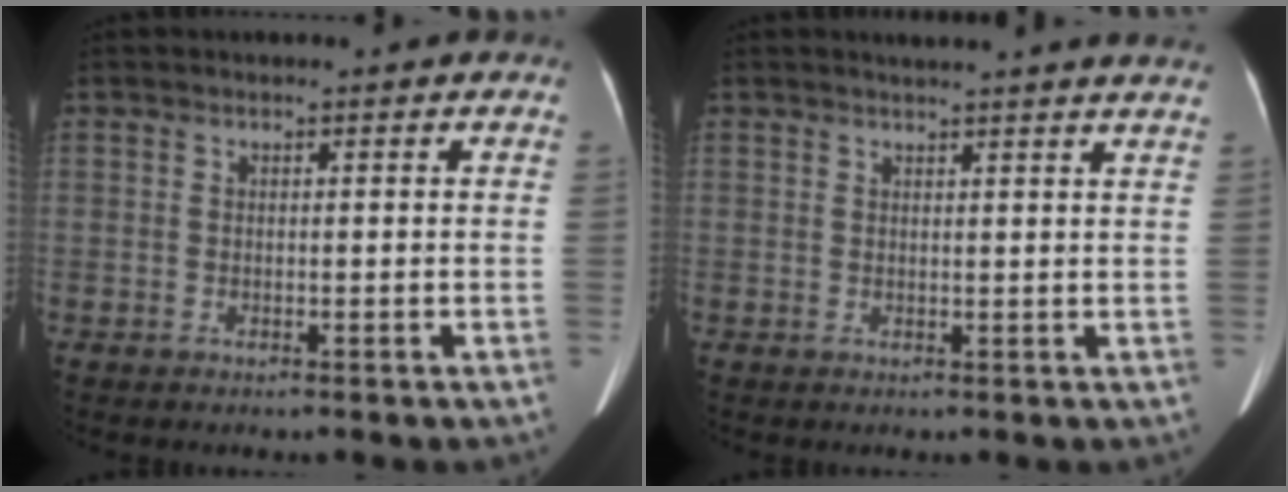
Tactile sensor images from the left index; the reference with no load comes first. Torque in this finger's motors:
{"motor_torque": [0.27, -0.09, 0.00, 0.03]}